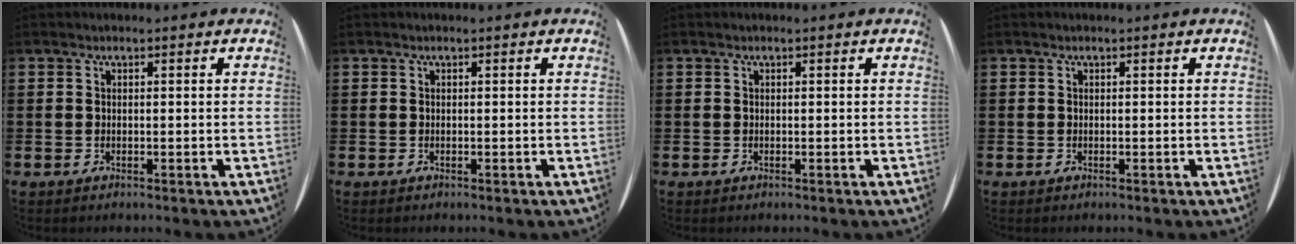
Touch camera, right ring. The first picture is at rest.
{"total": 0.0}
{"total": 0.0}
{"total": 0.0}